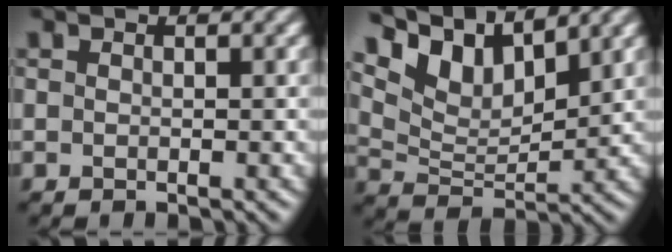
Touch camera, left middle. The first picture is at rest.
{"total": 7.9, "force": [5.7, 2.9, 4.6], "torque": [-0.100, 0.013, 0.102]}